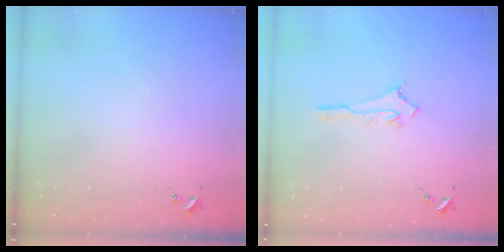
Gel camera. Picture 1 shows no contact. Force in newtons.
{"total": 2.9, "press": 2.9, "slide": 0.3}